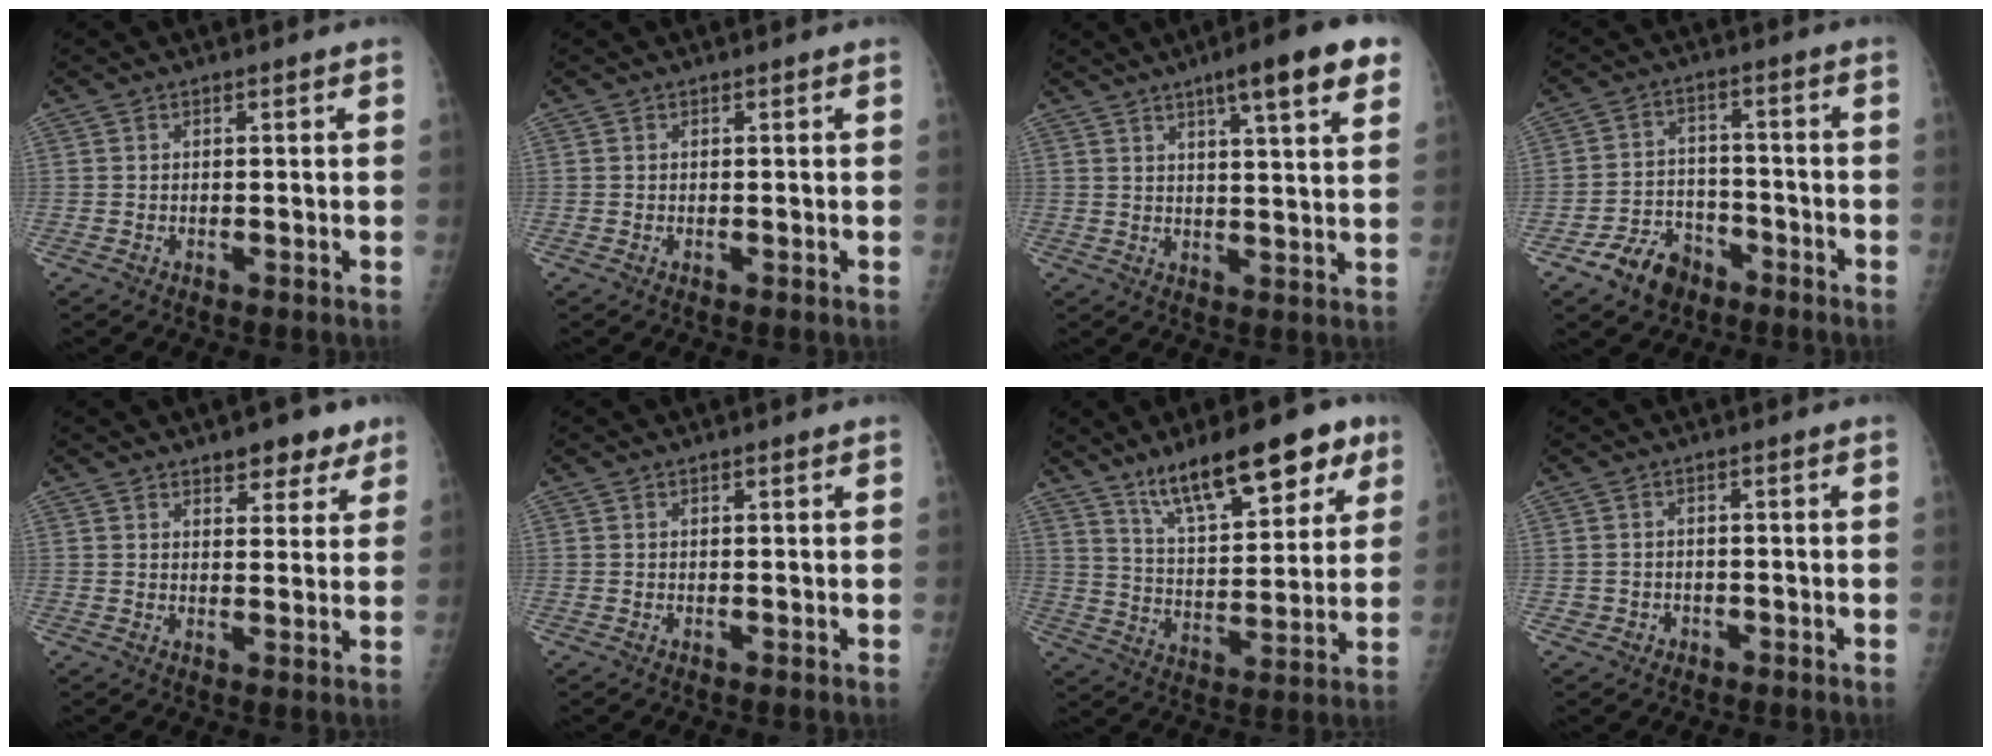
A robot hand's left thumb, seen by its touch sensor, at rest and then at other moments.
{"total": 0.0}
{"total": 12.0, "force": [6.8, 1.7, 9.8], "torque": [-0.127, -0.019, 0.090]}
{"total": 8.0, "force": [-5.2, 5.4, 2.7], "torque": [-0.023, 0.037, -0.088]}
{"total": 6.8, "force": [4.7, 3.2, 3.8], "torque": [-0.017, -0.022, 0.062]}
{"total": 0.7, "force": [0.5, 0.2, 0.5], "torque": [-0.006, 0.000, 0.007]}
{"total": 18.7, "force": [11.7, 6.5, 13.0], "torque": [-0.164, -0.043, 0.196]}
{"total": 1.5, "force": [-0.6, 1.3, 0.0], "torque": [0.006, 0.007, -0.011]}